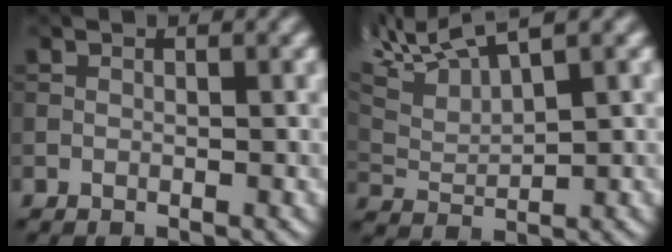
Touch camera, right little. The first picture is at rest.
{"total": 5.9, "force": [4.8, 0.8, 3.4], "torque": [-0.103, 0.011, 0.114]}